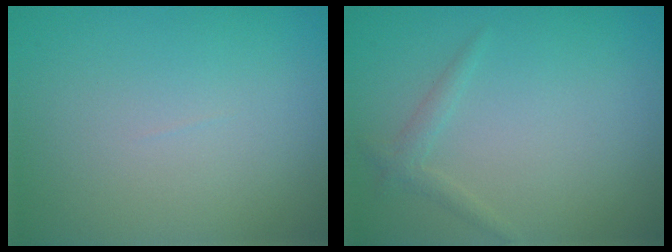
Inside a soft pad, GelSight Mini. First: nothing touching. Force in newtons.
{"total": 1.1, "press": 1.1, "slide": 0.1}